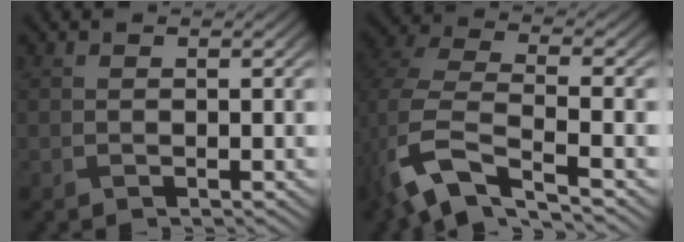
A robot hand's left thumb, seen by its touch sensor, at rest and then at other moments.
{"total": 9.4, "force": [-4.5, 3.8, 7.4], "torque": [-0.173, -0.019, -0.095]}